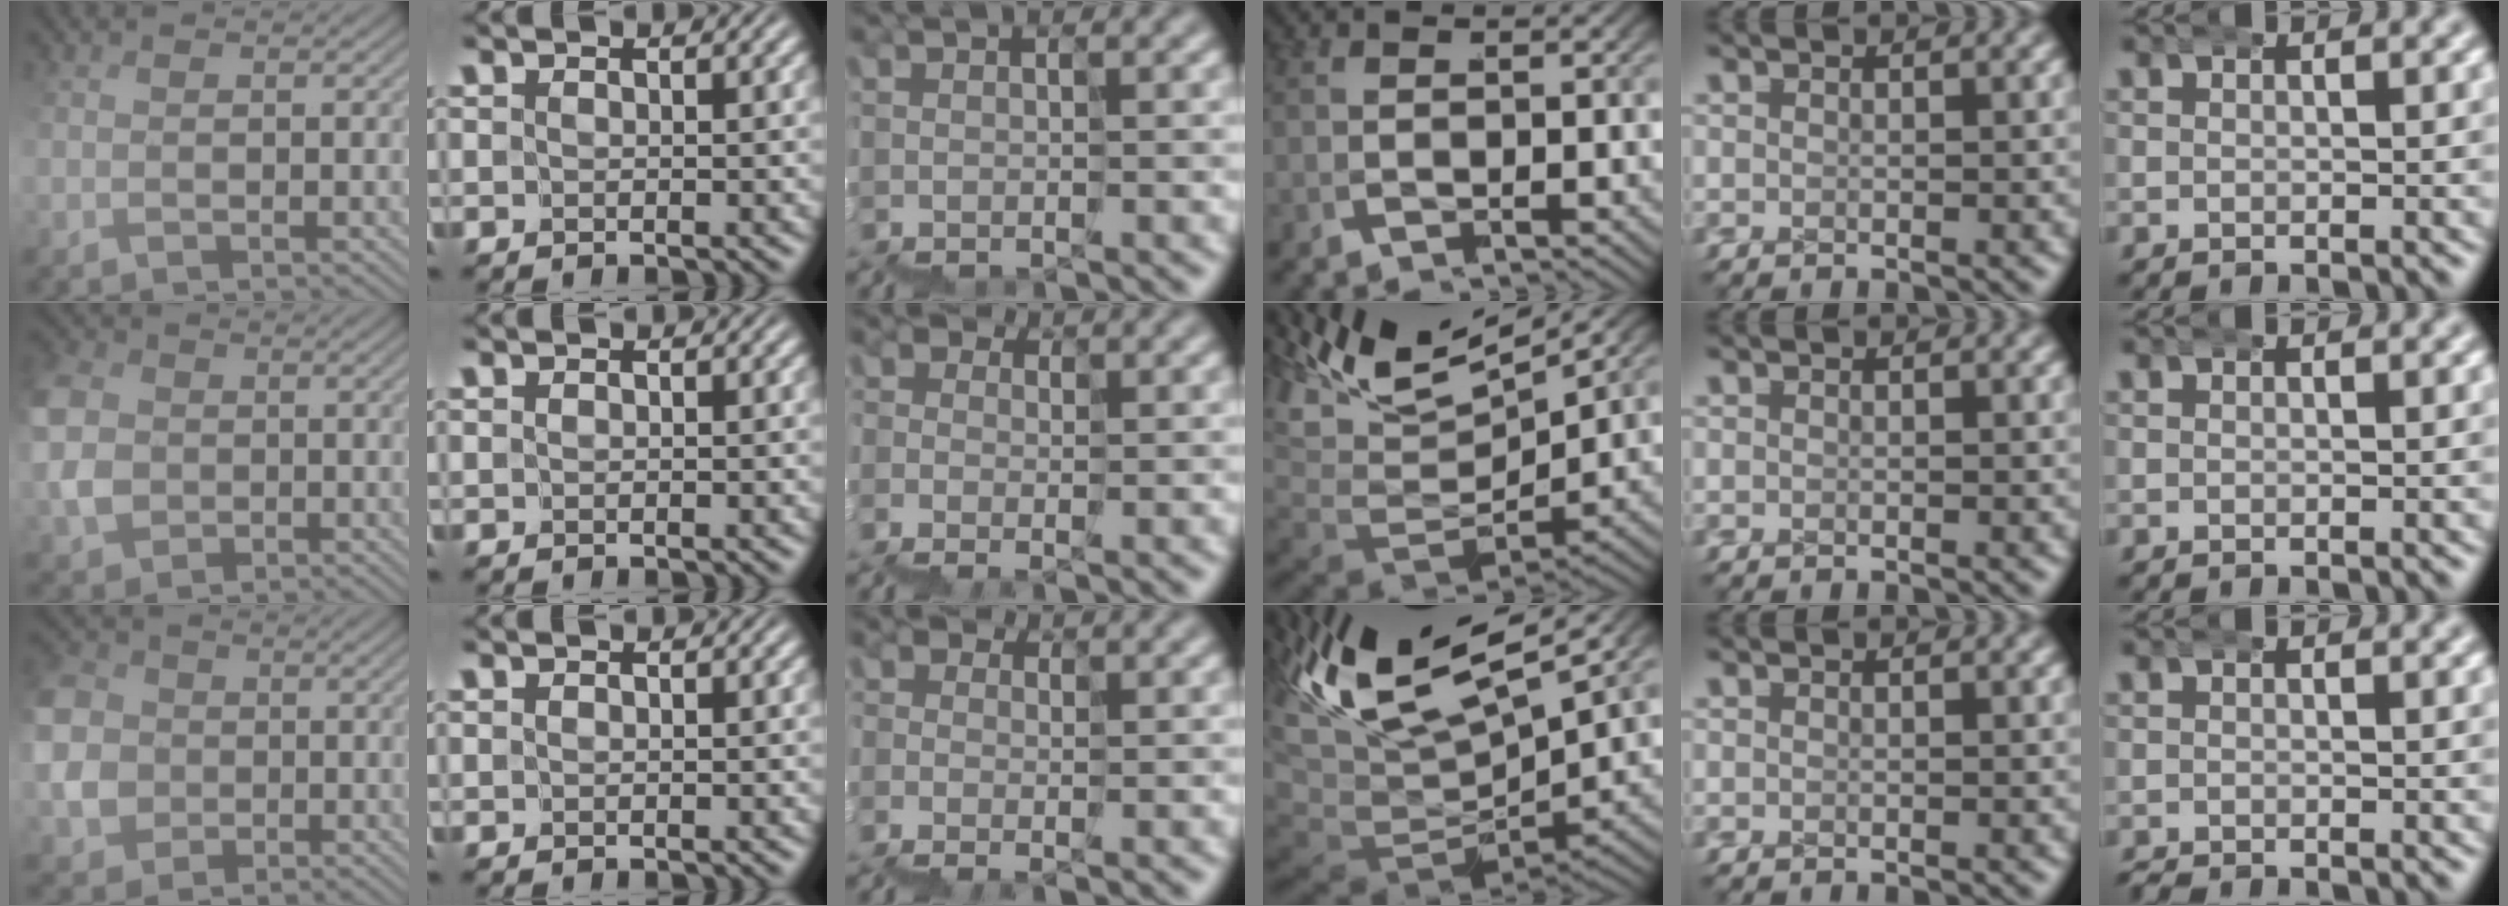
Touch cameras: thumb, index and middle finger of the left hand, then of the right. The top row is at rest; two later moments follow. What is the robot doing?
{"motion": "wrap", "object": "ethernet cable"}